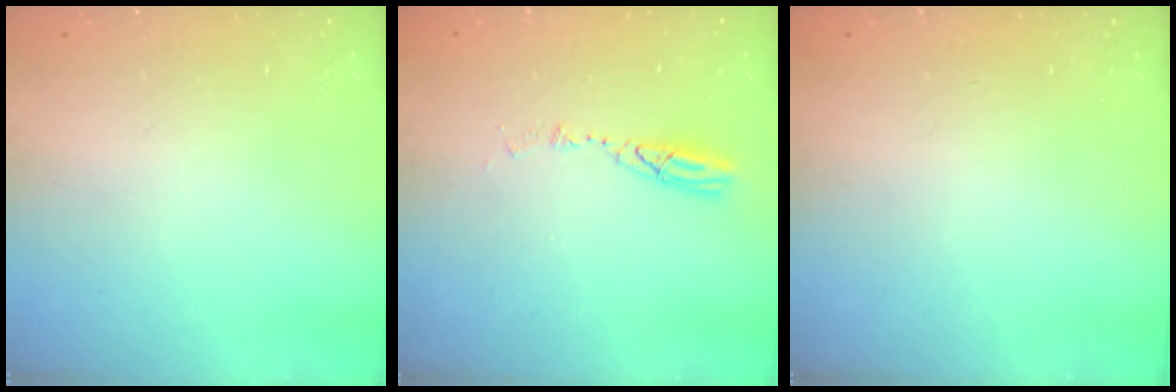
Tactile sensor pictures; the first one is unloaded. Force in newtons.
{"total": 4.7, "press": 4.6, "slide": 0.5}
{"total": 0.0}